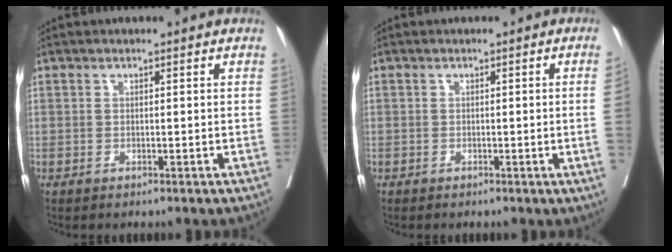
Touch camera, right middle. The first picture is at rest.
{"total": 1.6, "force": [-0.3, -0.5, 1.5], "torque": [-0.020, -0.004, -0.003]}